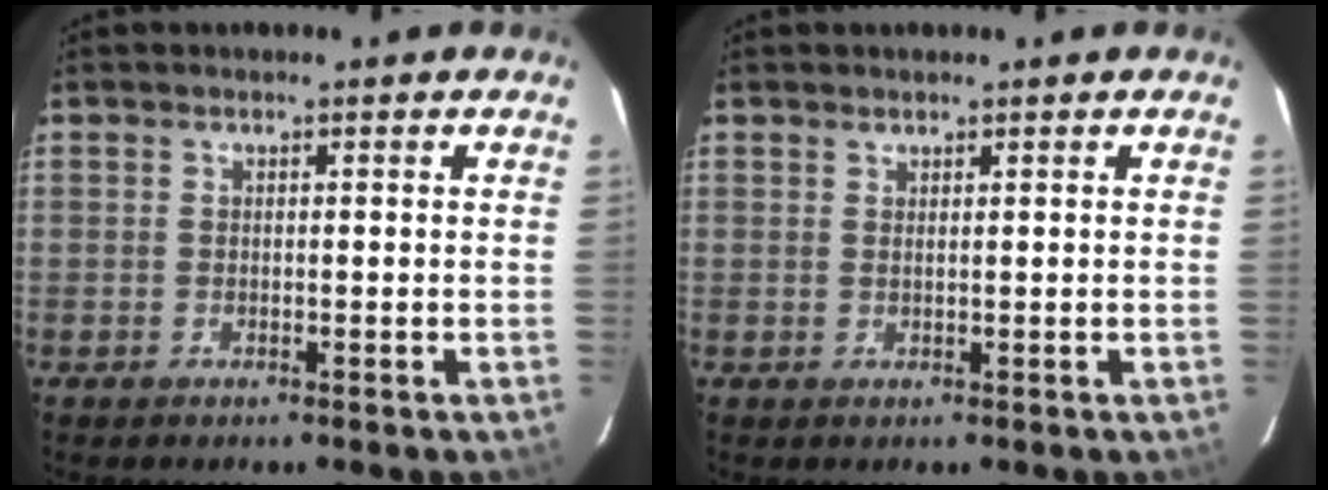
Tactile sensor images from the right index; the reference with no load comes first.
{"total": 0.8, "force": [0.7, 0.0, 0.2], "torque": [-0.008, -0.002, 0.012]}